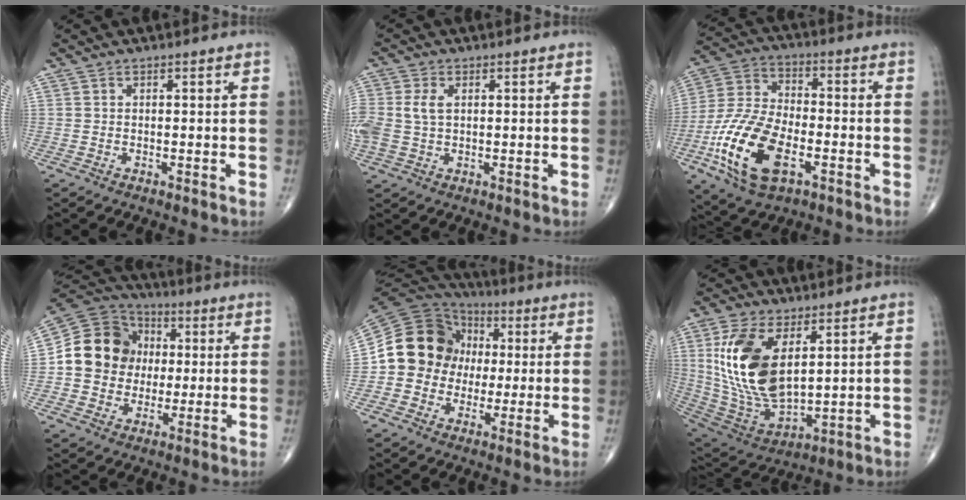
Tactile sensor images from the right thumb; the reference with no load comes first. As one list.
[{"total": 5.9, "force": [0.8, 3.8, 4.5], "torque": [-0.120, 0.010, 0.021]}, {"total": 18.3, "force": [-6.4, 9.3, 14.3], "torque": [-0.287, 0.017, -0.118]}, {"total": 14.2, "force": [0.5, 12.8, 6.3], "torque": [-0.084, 0.024, 0.004]}, {"total": 15.3, "force": [0.1, 13.7, 6.8], "torque": [-0.101, 0.034, -0.002]}, {"total": 18.9, "force": [5.1, 9.7, 15.5], "torque": [-0.298, -0.027, 0.111]}]